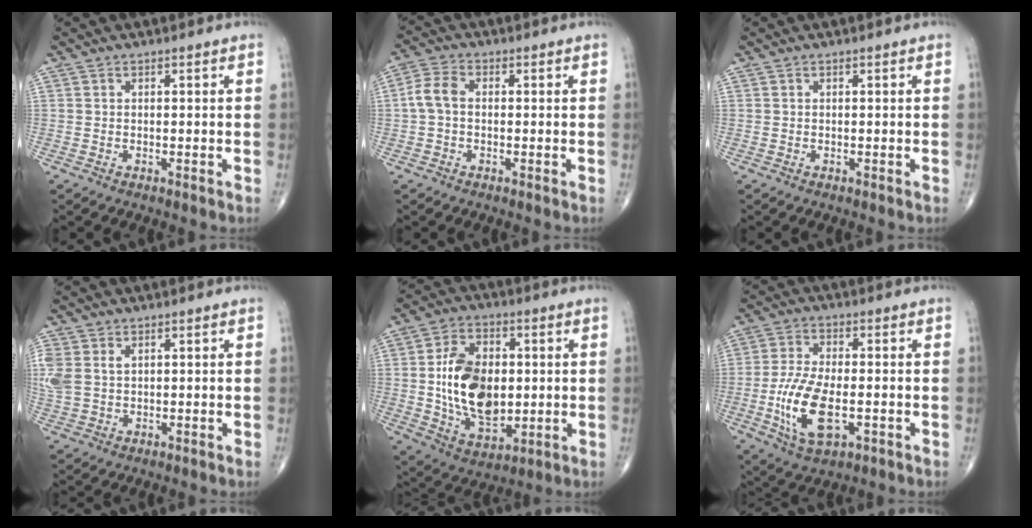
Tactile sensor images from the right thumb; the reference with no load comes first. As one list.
[{"total": 4.7, "force": [-0.1, 3.1, 3.6], "torque": [-0.073, 0.015, -0.010]}, {"total": 0.0}, {"total": 7.9, "force": [1.1, 6.2, 4.8], "torque": [-0.139, 0.006, 0.030]}, {"total": 16.8, "force": [0.4, 10.6, 13.1], "torque": [-0.202, -0.005, 0.017]}, {"total": 12.1, "force": [-2.8, 5.6, 10.3], "torque": [-0.206, 0.001, -0.047]}]